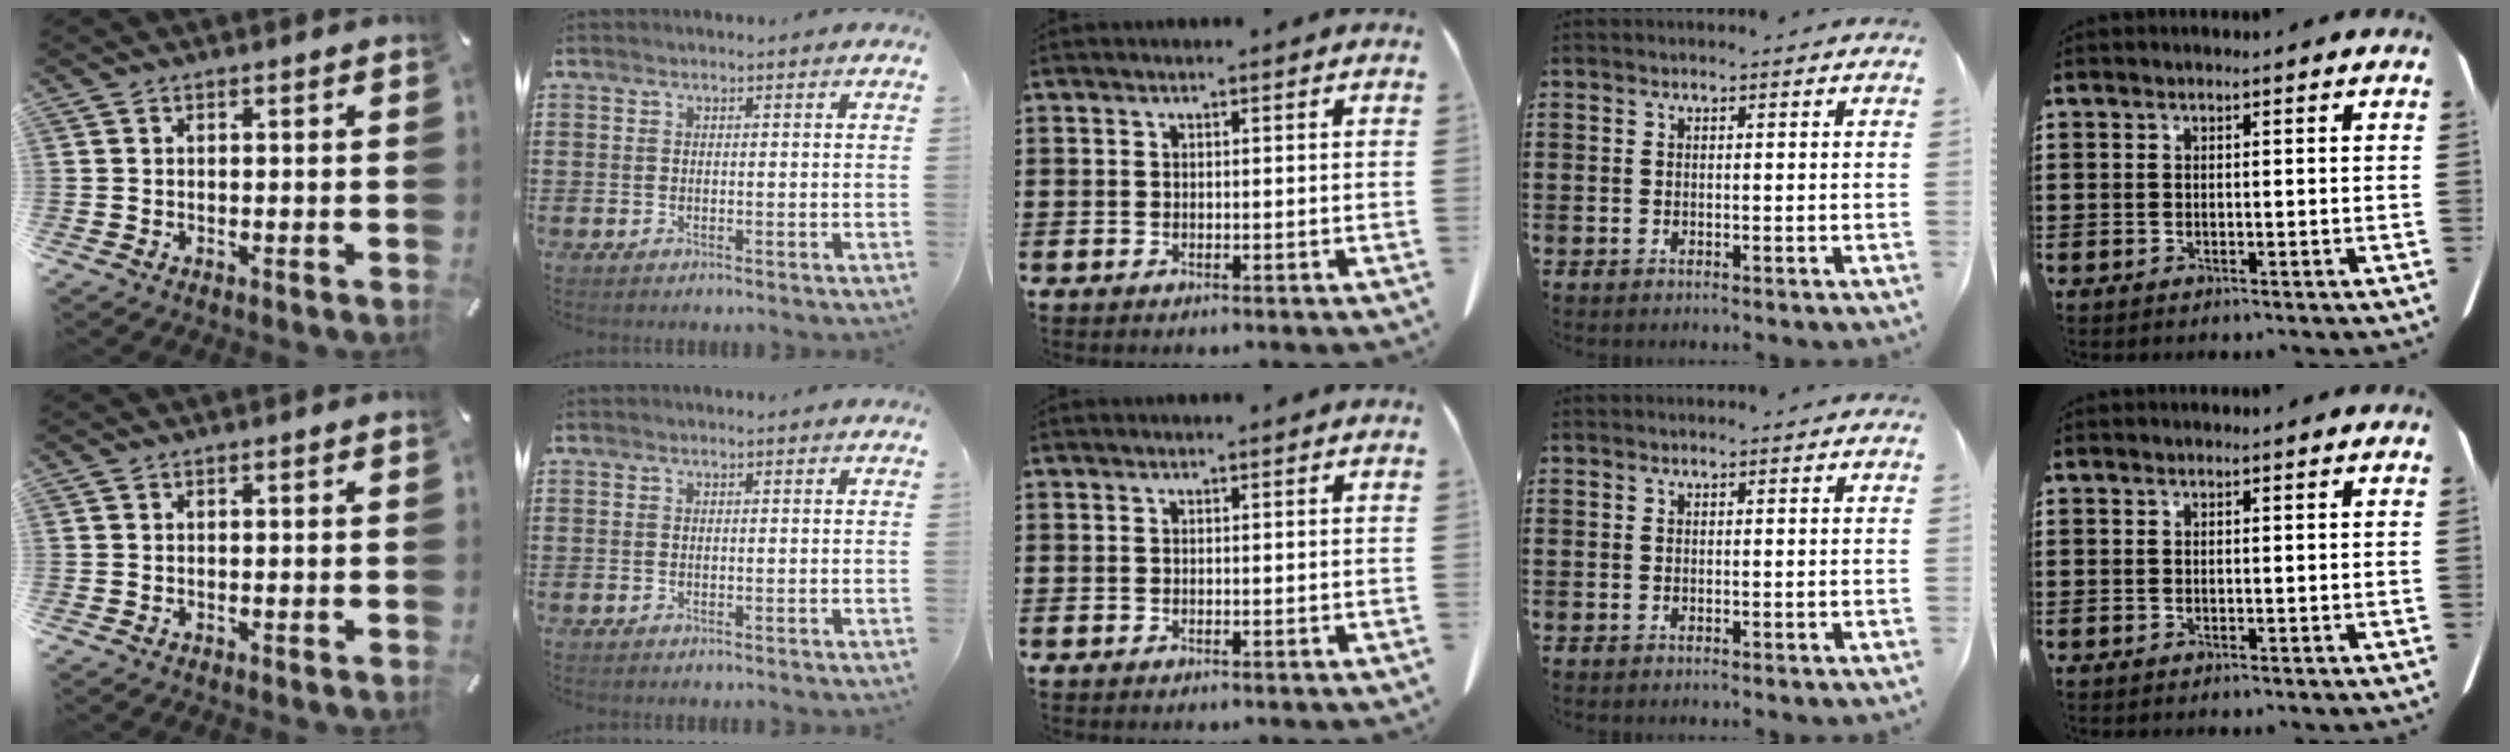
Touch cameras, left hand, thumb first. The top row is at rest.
{}